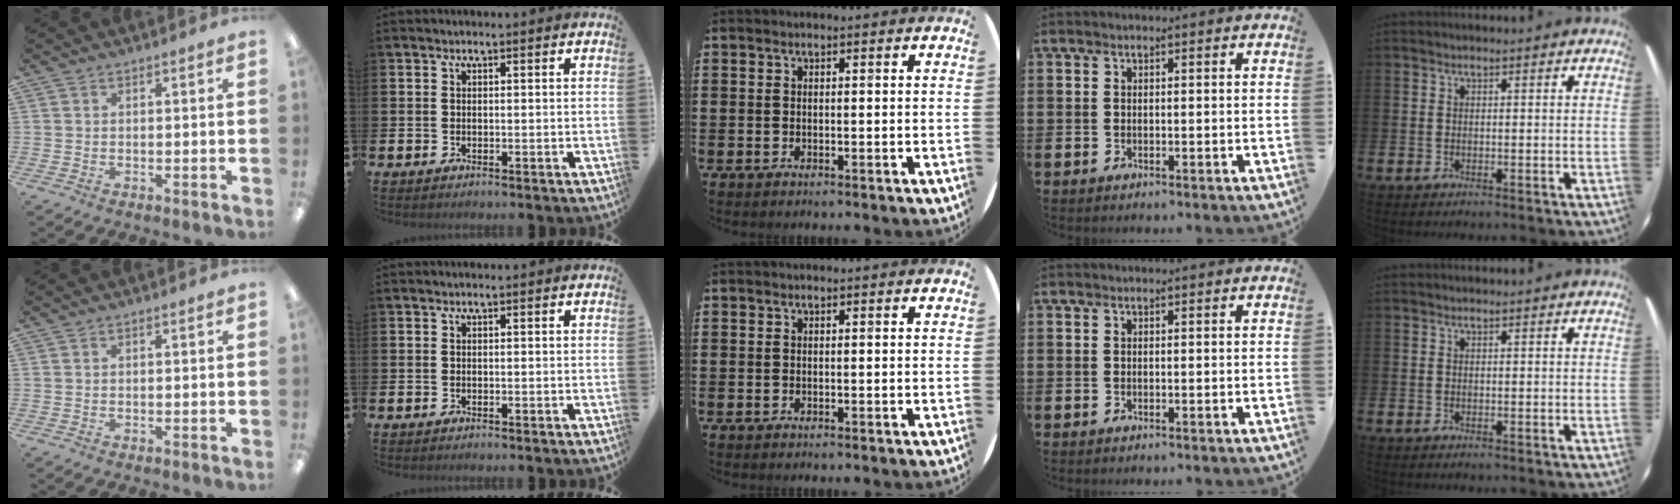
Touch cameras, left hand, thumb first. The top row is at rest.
{}